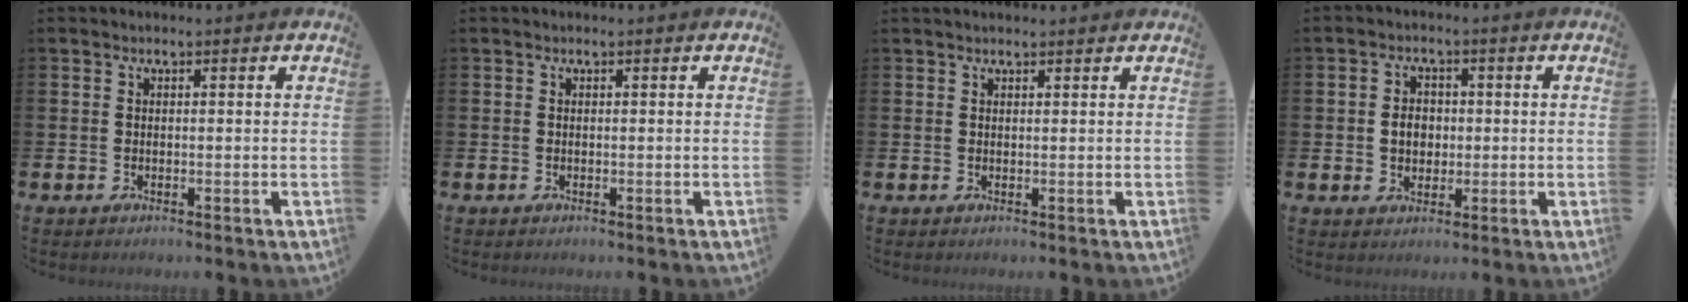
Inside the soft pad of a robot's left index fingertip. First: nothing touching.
{"total": 0.0}
{"total": 0.9, "force": [0.8, 0.1, 0.3], "torque": [0.004, -0.001, 0.012]}
{"total": 3.2, "force": [0.0, 2.7, 1.8], "torque": [-0.023, 0.004, -0.008]}